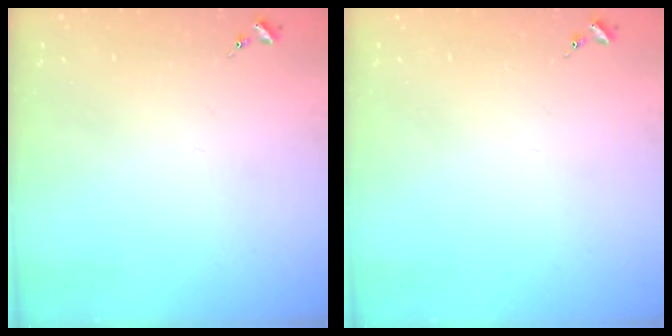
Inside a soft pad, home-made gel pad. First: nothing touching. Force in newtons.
{"total": 0.0}